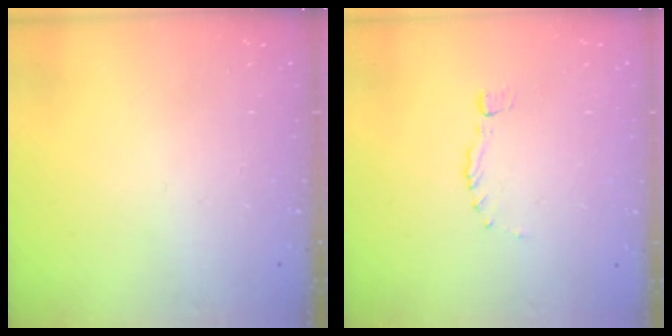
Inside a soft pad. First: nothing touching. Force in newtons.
{"total": 0.0}